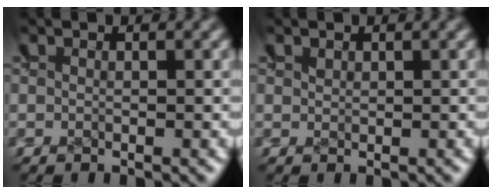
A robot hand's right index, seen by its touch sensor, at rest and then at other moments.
{"total": 0.7, "force": [0.4, 0.3, 0.4], "torque": [-0.016, -0.012, 0.016]}